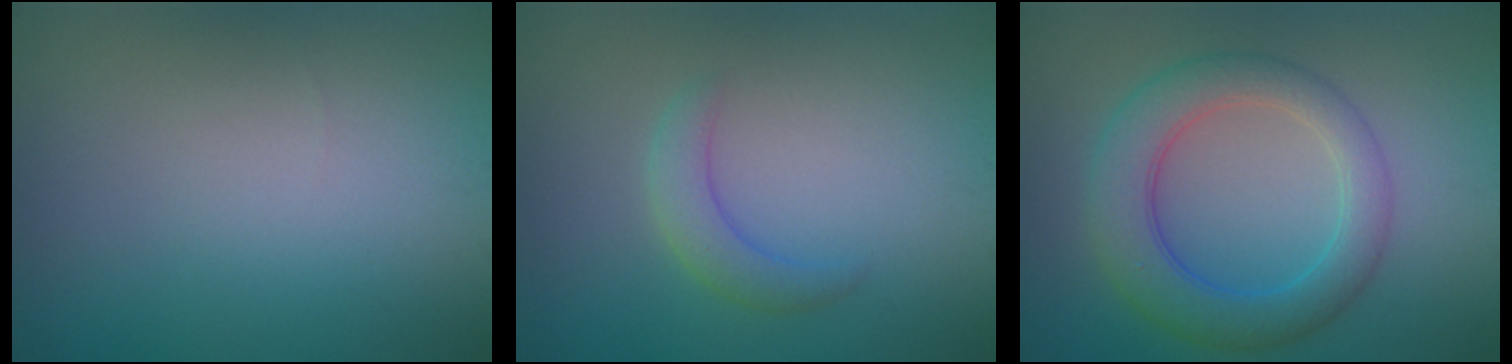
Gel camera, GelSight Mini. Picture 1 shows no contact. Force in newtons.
{"total": 2.3, "press": 2.3, "slide": 0.2}
{"total": 5.9, "press": 5.9, "slide": 0.2}